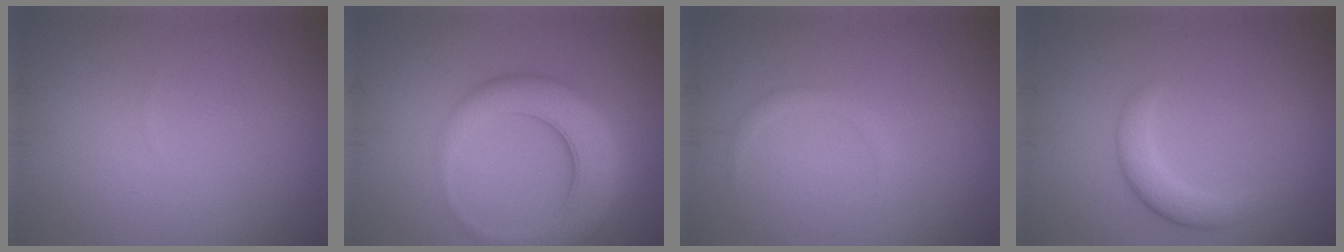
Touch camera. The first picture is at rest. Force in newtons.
{"total": 6.7, "press": 6.7, "slide": 0.4}
{"total": 0.9, "press": 0.9, "slide": 0.1}
{"total": 2.5, "press": 2.5, "slide": 0.2}